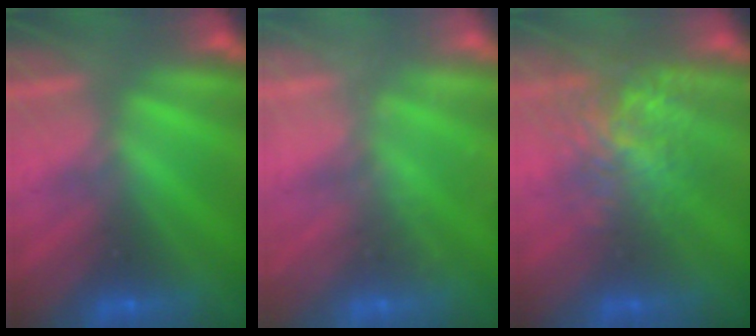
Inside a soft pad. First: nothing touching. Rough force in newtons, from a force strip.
{"total": 1.9}
{"total": 3.7}